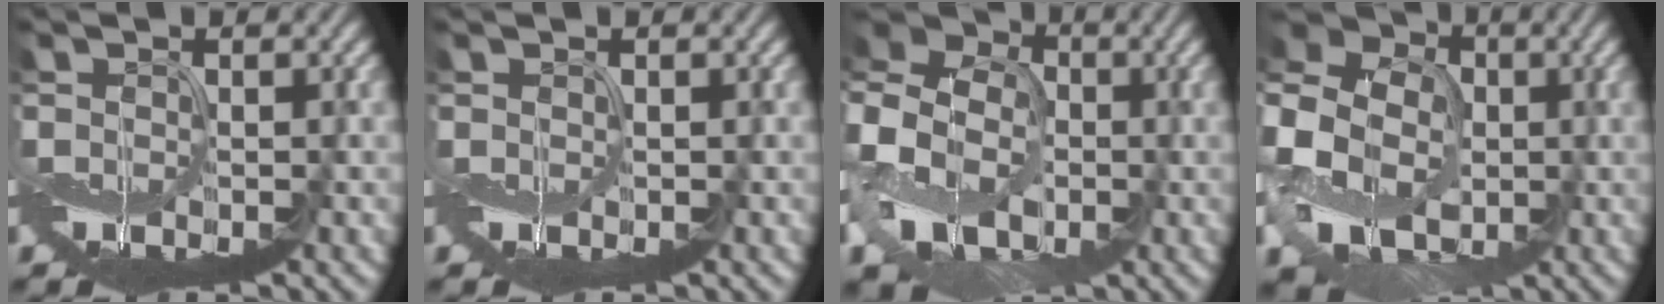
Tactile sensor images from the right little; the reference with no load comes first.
{"total": 0.0}
{"total": 11.7, "force": [-2.2, 9.3, 6.7], "torque": [-0.157, -0.012, -0.058]}
{"total": 14.2, "force": [-1.6, 11.7, 7.7], "torque": [-0.190, -0.007, -0.060]}